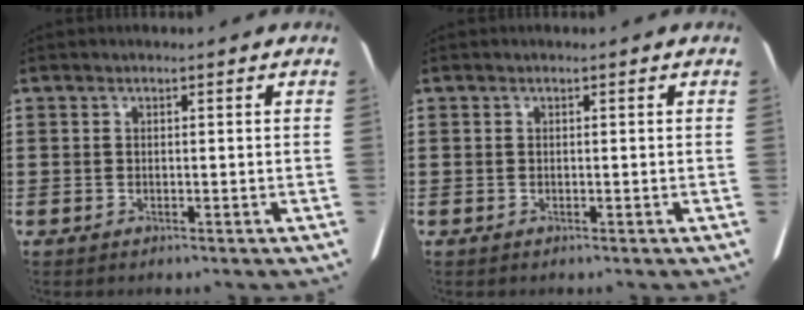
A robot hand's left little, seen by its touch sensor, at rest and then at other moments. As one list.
[{"total": 0.0}]